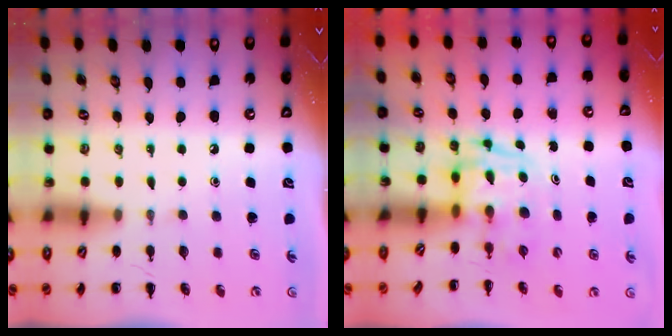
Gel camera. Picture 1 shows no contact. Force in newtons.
{"total": 3.3, "press": 3.3, "slide": 0.5}